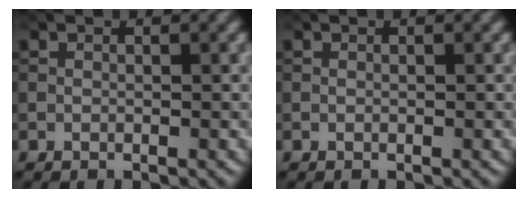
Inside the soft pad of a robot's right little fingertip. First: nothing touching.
{"total": 0.0}